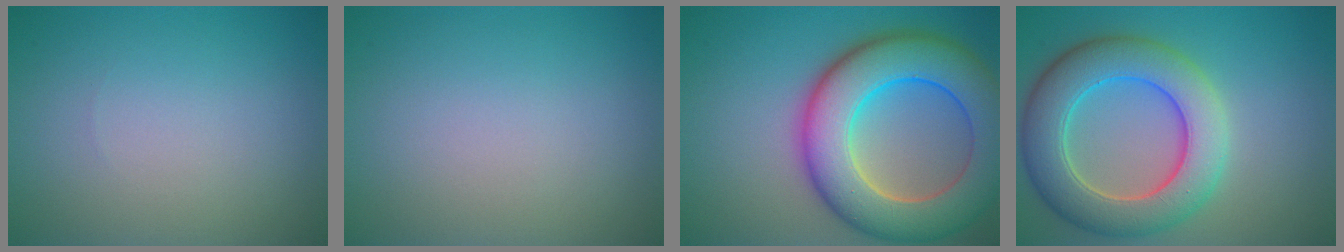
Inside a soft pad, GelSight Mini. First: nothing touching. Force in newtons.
{"total": 0.0}
{"total": 11.6, "press": 11.6, "slide": 0.5}
{"total": 8.4, "press": 8.4, "slide": 0.4}